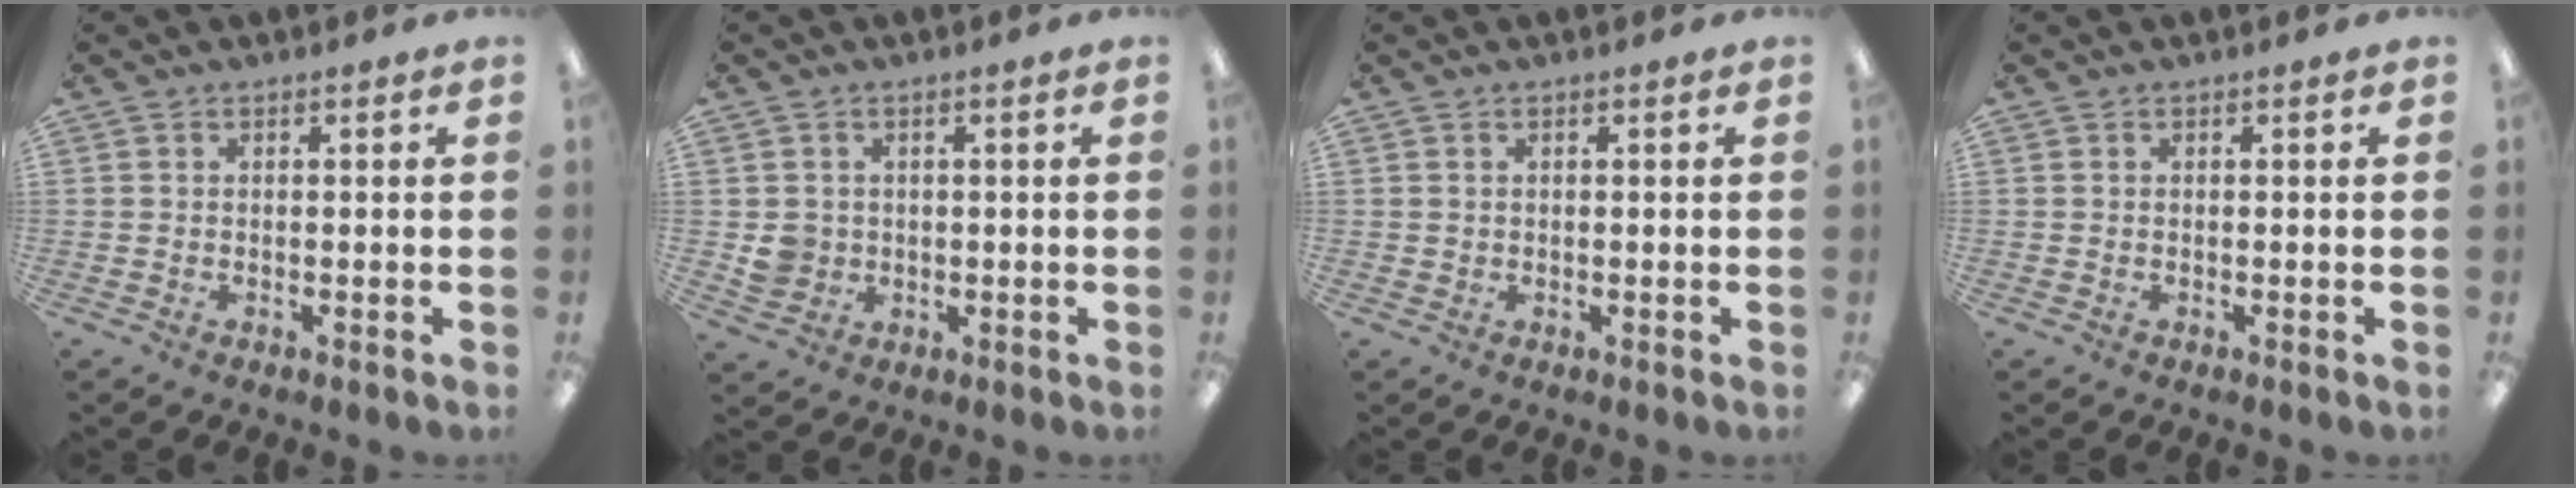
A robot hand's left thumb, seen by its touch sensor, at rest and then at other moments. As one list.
[{"total": 3.9, "force": [0.7, 3.8, 0.7], "torque": [-0.004, 0.002, 0.012]}, {"total": 0.6, "force": [0.4, 0.4, 0.0], "torque": [0.001, 0.004, 0.007]}, {"total": 0.0}]